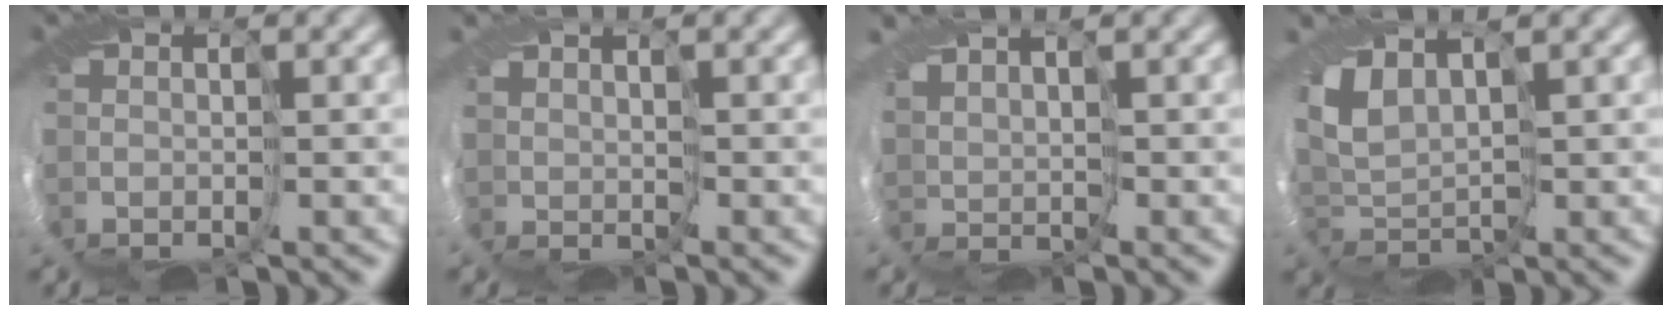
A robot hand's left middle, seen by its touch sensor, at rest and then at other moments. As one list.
[{"total": 0.8, "force": [0.8, 0.2, -0.2], "torque": [0.002, -0.003, 0.014]}, {"total": 2.1, "force": [2.0, 0.6, 0.3], "torque": [-0.016, 0.002, 0.037]}, {"total": 2.9, "force": [1.5, 1.6, 1.8], "torque": [-0.056, 0.001, 0.025]}]